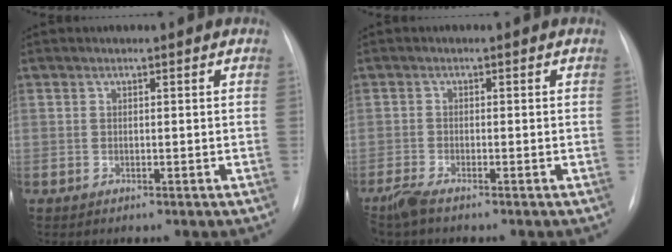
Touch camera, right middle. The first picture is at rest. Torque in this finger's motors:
{"motor_torque": [0.37, -0.39, 0.04, 0.04]}